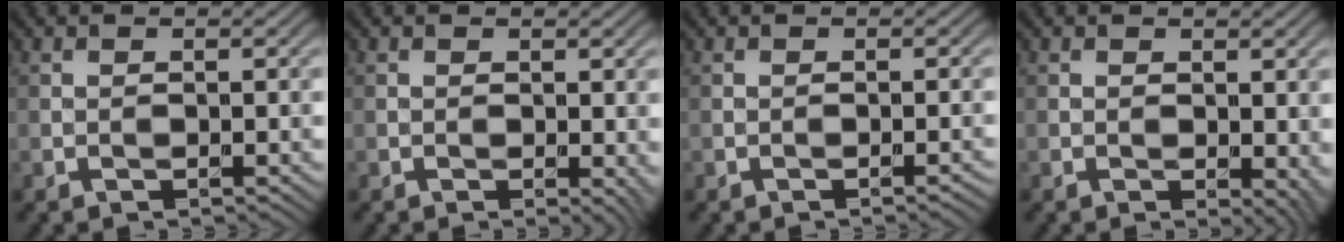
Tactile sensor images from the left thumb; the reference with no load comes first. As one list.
[{"total": 1.6, "force": [0.0, 0.8, 1.4], "torque": [-0.014, -0.007, 0.001]}, {"total": 0.8, "force": [-0.5, 0.0, 0.6], "torque": [-0.007, 0.002, -0.011]}, {"total": 3.1, "force": [-0.2, 1.7, 2.5], "torque": [-0.026, -0.007, -0.001]}]